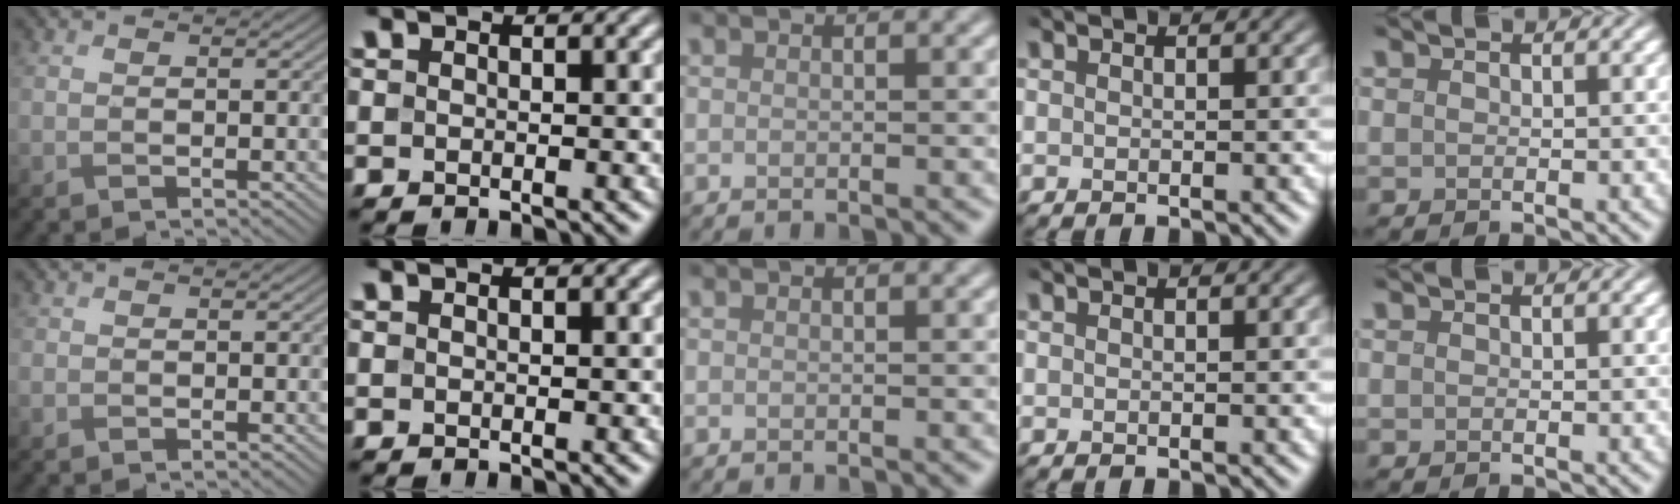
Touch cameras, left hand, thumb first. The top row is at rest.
{"thumb": {"total": 0.6, "force": [-0.1, 0.6, 0.1], "torque": [-0.002, -0.002, -0.004]}}